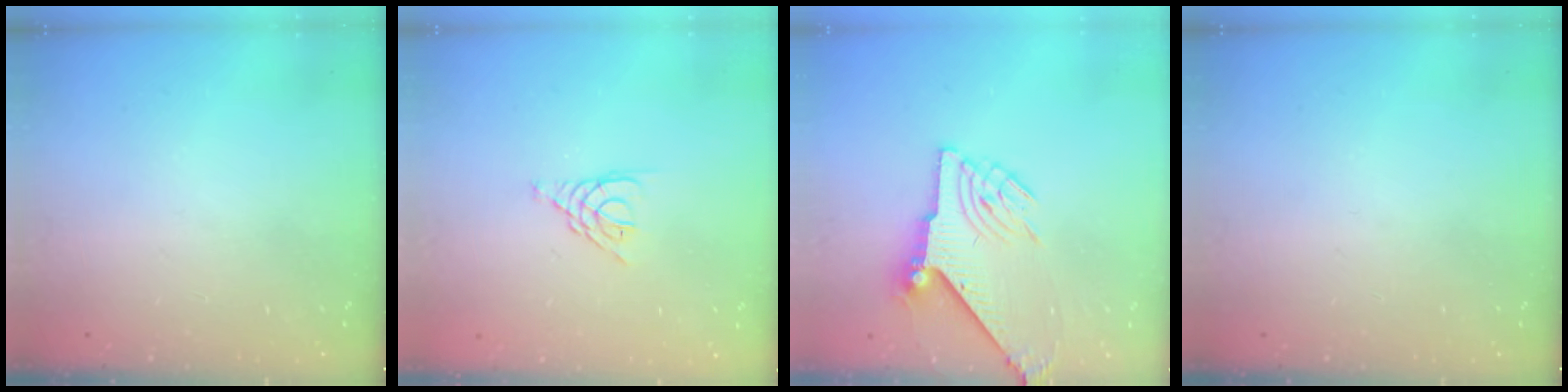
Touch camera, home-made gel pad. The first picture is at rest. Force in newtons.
{"total": 3.3, "press": 3.2, "slide": 0.5}
{"total": 9.6, "press": 9.5, "slide": 1.0}
{"total": 0.0}